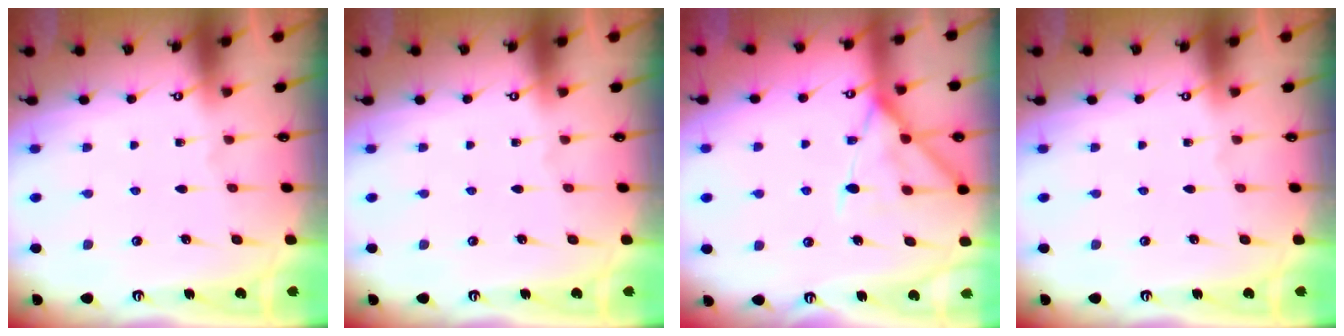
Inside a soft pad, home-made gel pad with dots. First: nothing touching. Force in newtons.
{"total": 0.0}
{"total": 14.4, "press": 14.4, "slide": 1.2}
{"total": 0.0}